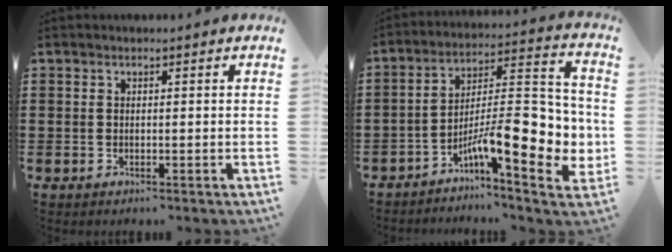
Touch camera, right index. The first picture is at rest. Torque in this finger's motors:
{"motor_torque": [2.04, -0.10, 0.41, 0.21]}